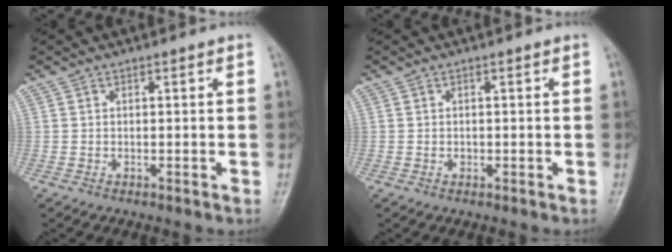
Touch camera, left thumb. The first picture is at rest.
{"total": 0.6, "force": [-0.1, 0.5, 0.3], "torque": [-0.003, 0.000, -0.001]}